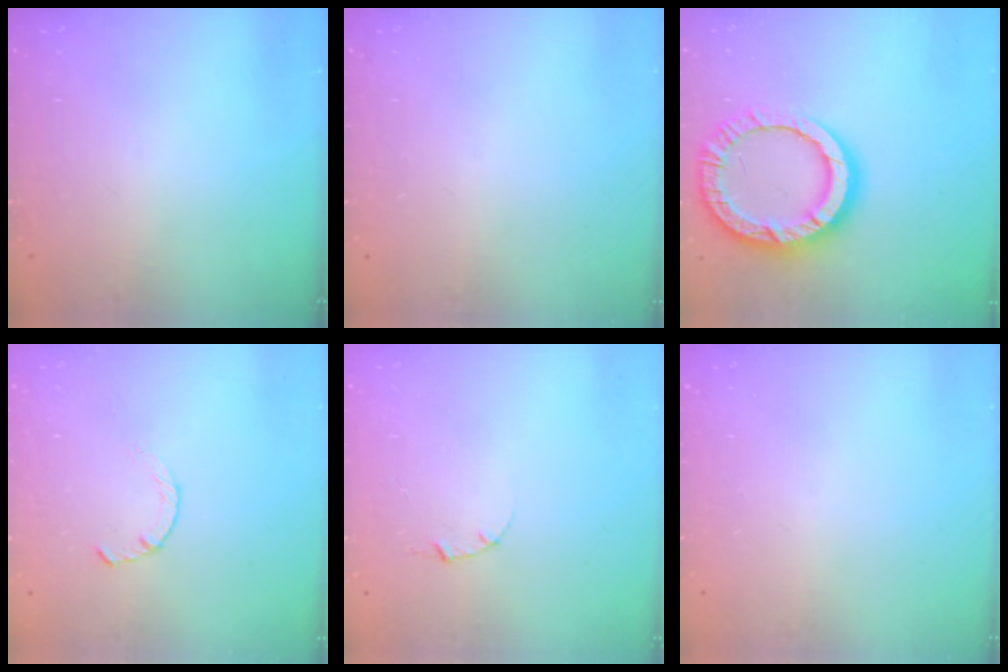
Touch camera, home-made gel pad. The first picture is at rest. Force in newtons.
{"total": 0.0}
{"total": 19.2, "press": 19.1, "slide": 1.9}
{"total": 2.4, "press": 2.3, "slide": 0.4}
{"total": 1.0, "press": 1.0, "slide": 0.3}
{"total": 0.0}